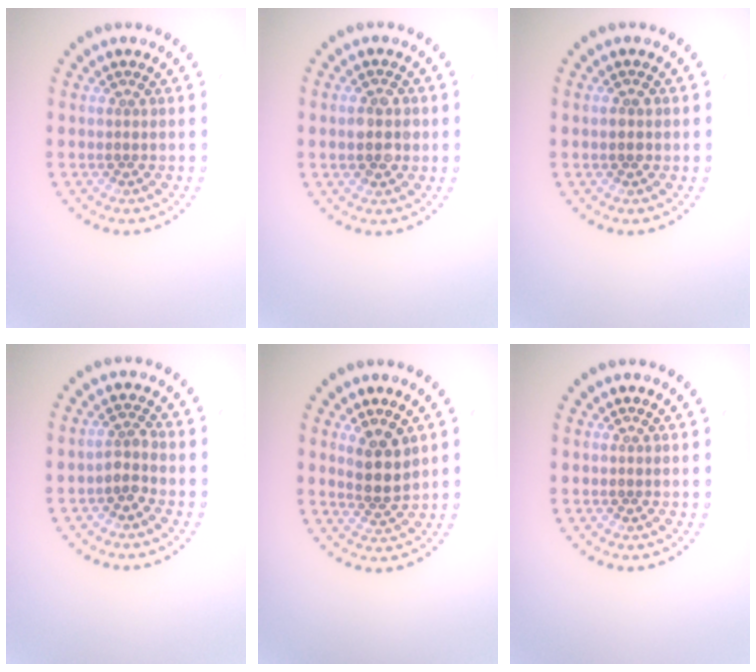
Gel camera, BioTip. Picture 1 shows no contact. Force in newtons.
{"total": 2.8, "press": 2.8, "slide": 0.2}
{"total": 1.0, "press": 1.0, "slide": 0.1}
{"total": 1.7, "press": 1.4, "slide": 1.0}
{"total": 2.9, "press": 2.7, "slide": 1.1}
{"total": 0.0}